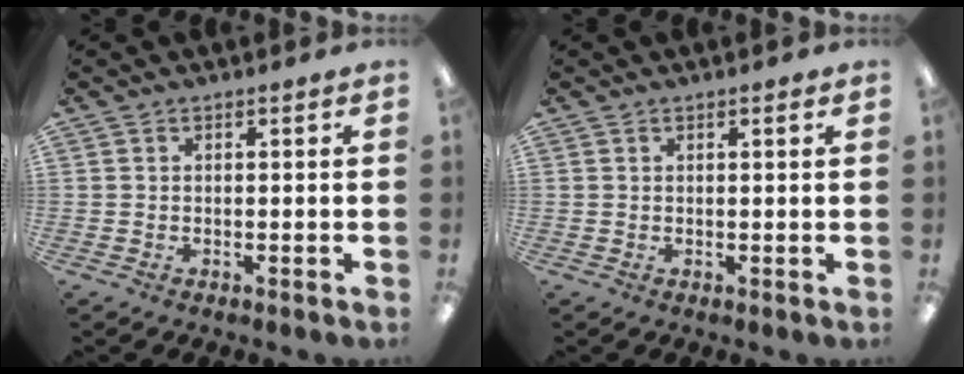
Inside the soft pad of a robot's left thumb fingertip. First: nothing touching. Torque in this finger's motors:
{"motor_torque": [-0.02, 0.08, 0.00, 0.05, 0.07]}